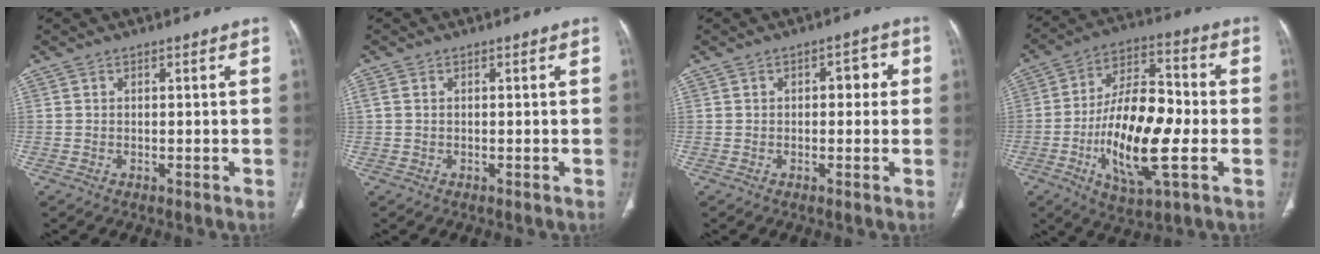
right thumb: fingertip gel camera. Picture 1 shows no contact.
{"total": 0.9, "force": [0.1, 0.6, 0.7], "torque": [-0.026, 0.006, 0.002]}
{"total": 3.6, "force": [0.3, 2.3, 2.8], "torque": [-0.013, 0.011, -0.003]}
{"total": 19.5, "force": [-4.0, 7.5, 17.6], "torque": [-0.306, 0.019, -0.071]}